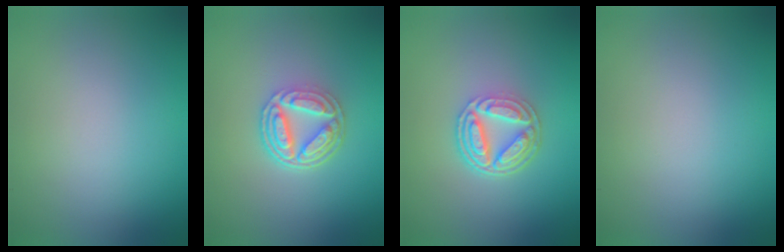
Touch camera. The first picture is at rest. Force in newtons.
{"total": 5.1, "press": 3.7, "slide": 3.4}
{"total": 5.0, "press": 3.7, "slide": 3.3}
{"total": 0.0}